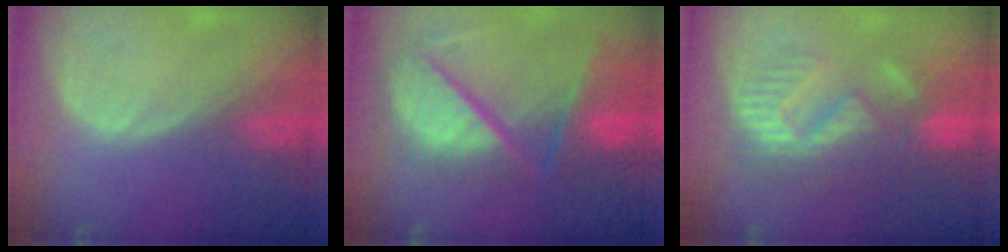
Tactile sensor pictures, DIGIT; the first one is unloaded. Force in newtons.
{"total": 11.7, "press": 10.0, "slide": 6.1}
{"total": 9.4, "press": 9.0, "slide": 2.7}